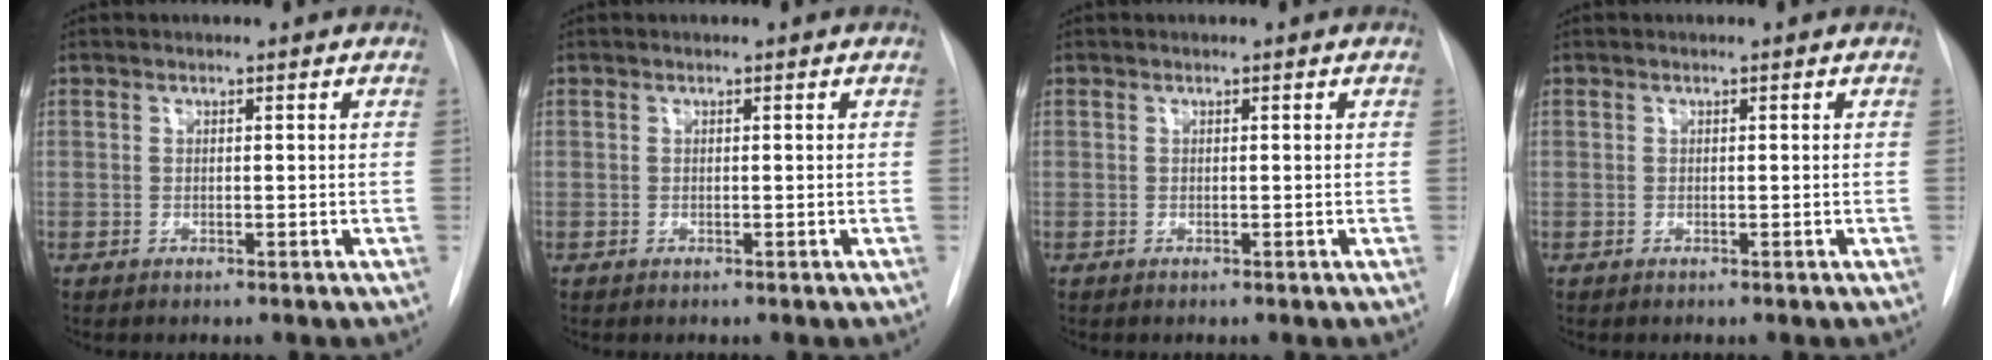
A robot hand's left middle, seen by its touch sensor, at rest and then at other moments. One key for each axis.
{"total": 0.0}
{"total": 0.0}
{"total": 0.0}